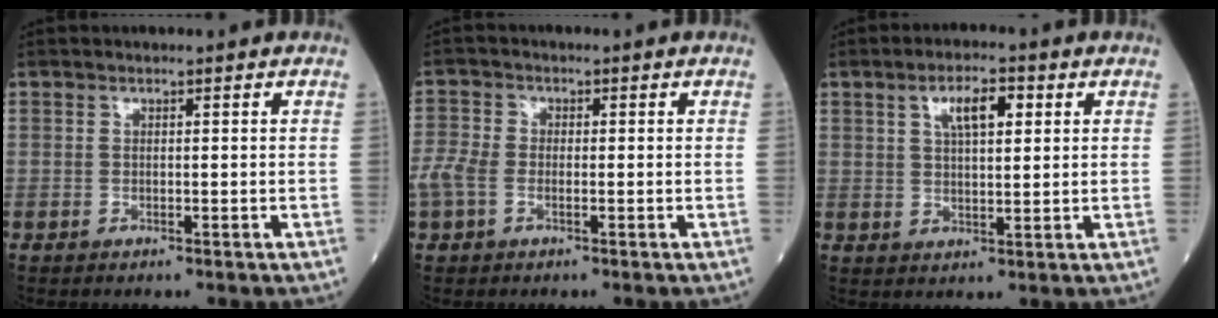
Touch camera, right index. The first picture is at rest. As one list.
[{"total": 4.9, "force": [-1.3, 3.0, 3.6], "torque": [-0.107, 0.008, -0.029]}, {"total": 5.8, "force": [2.3, 1.9, 4.9], "torque": [-0.086, 0.009, 0.040]}]